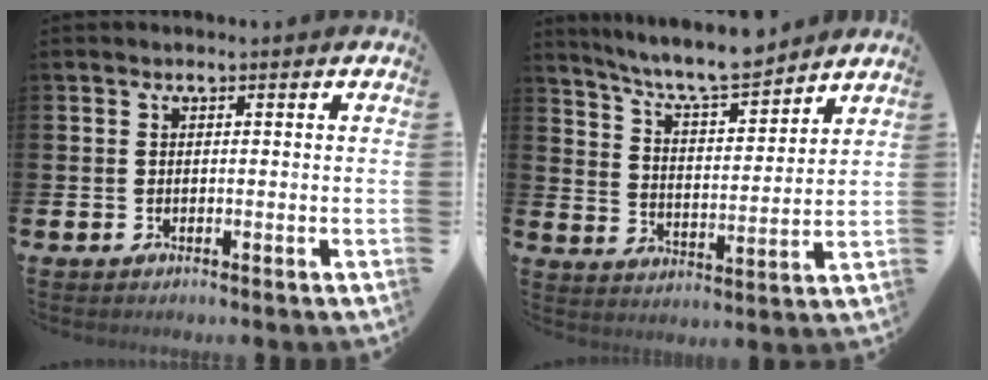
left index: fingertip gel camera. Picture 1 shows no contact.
{"total": 8.1, "force": [7.7, 0.7, 2.4], "torque": [-0.072, -0.050, 0.136]}